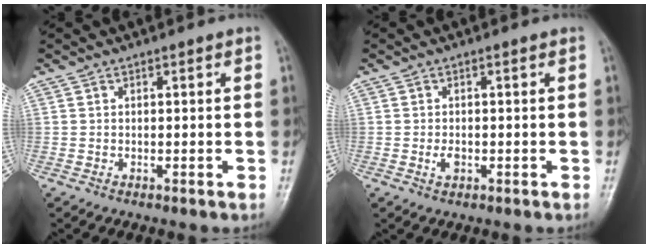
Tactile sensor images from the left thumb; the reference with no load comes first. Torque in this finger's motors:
{"motor_torque": [0.01, 0.06, 0.27, 0.05, 0.00]}